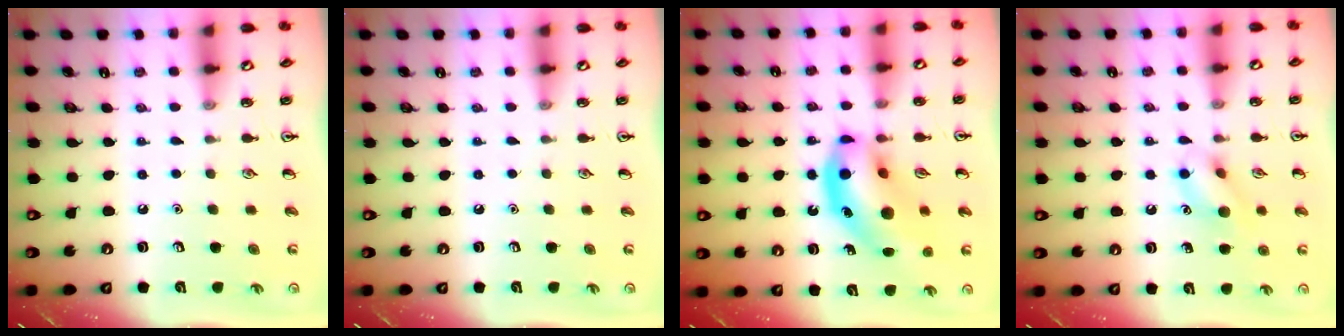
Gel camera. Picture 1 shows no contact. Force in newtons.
{"total": 0.0}
{"total": 16.5, "press": 16.1, "slide": 3.7}
{"total": 9.9, "press": 9.9, "slide": 0.7}